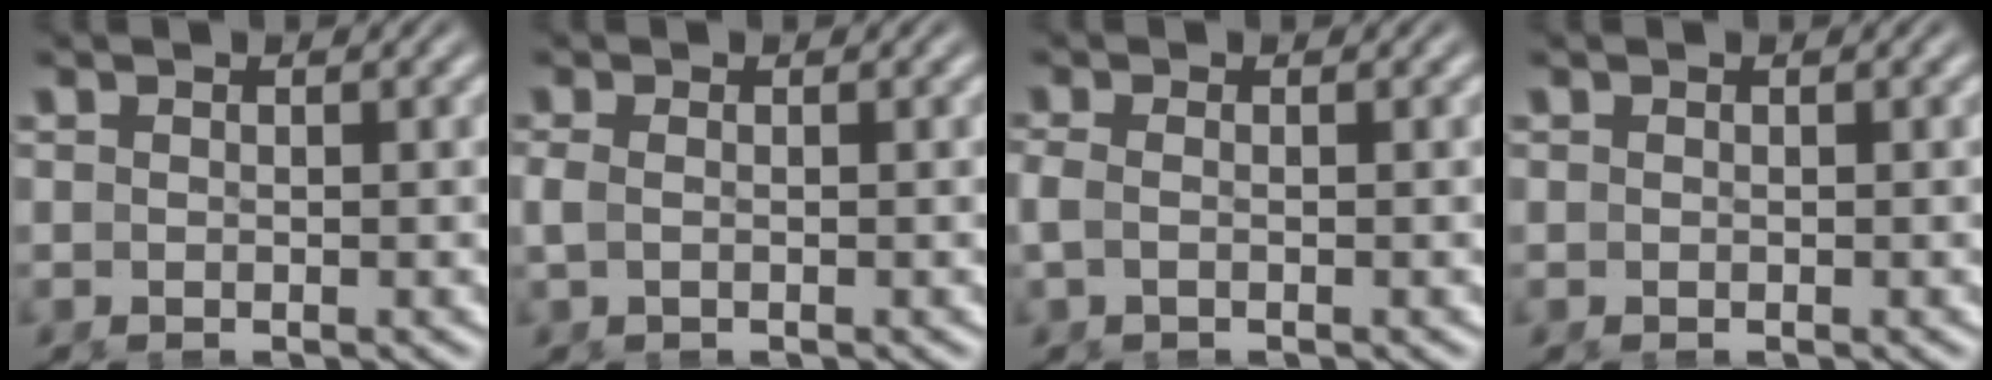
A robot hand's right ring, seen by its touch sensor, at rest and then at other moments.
{"total": 1.0, "force": [-0.3, 0.1, 0.9], "torque": [-0.030, -0.011, 0.002]}
{"total": 1.4, "force": [-0.4, 0.5, 1.2], "torque": [-0.036, -0.010, -0.003]}
{"total": 0.0}